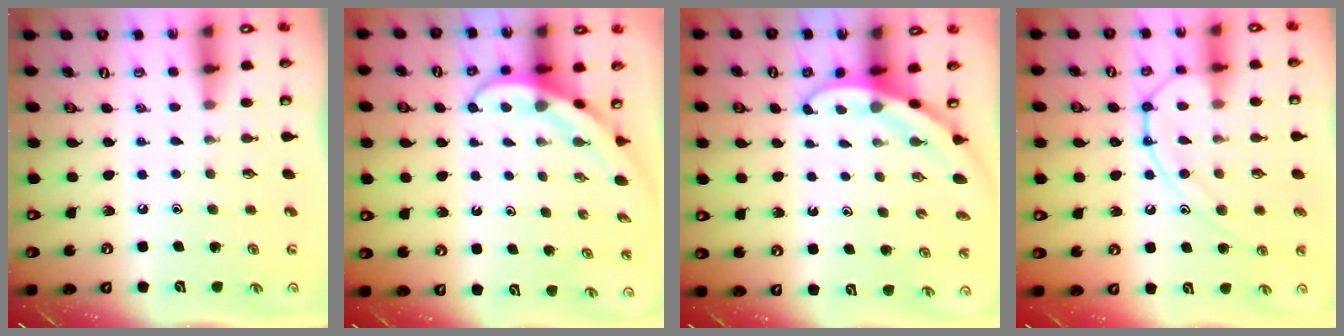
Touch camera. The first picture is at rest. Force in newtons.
{"total": 4.0, "press": 4.0, "slide": 0.3}
{"total": 3.2, "press": 3.2, "slide": 0.2}
{"total": 12.1, "press": 12.1, "slide": 1.2}